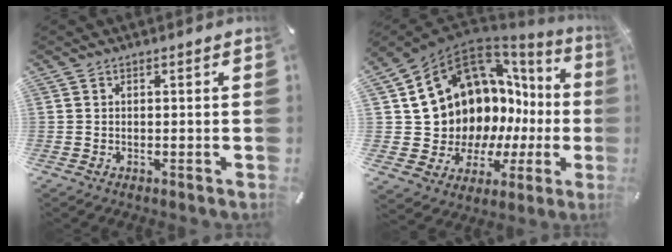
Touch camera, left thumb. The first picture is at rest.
{"total": 16.3, "force": [7.0, 12.4, 8.1], "torque": [-0.128, -0.083, 0.158]}